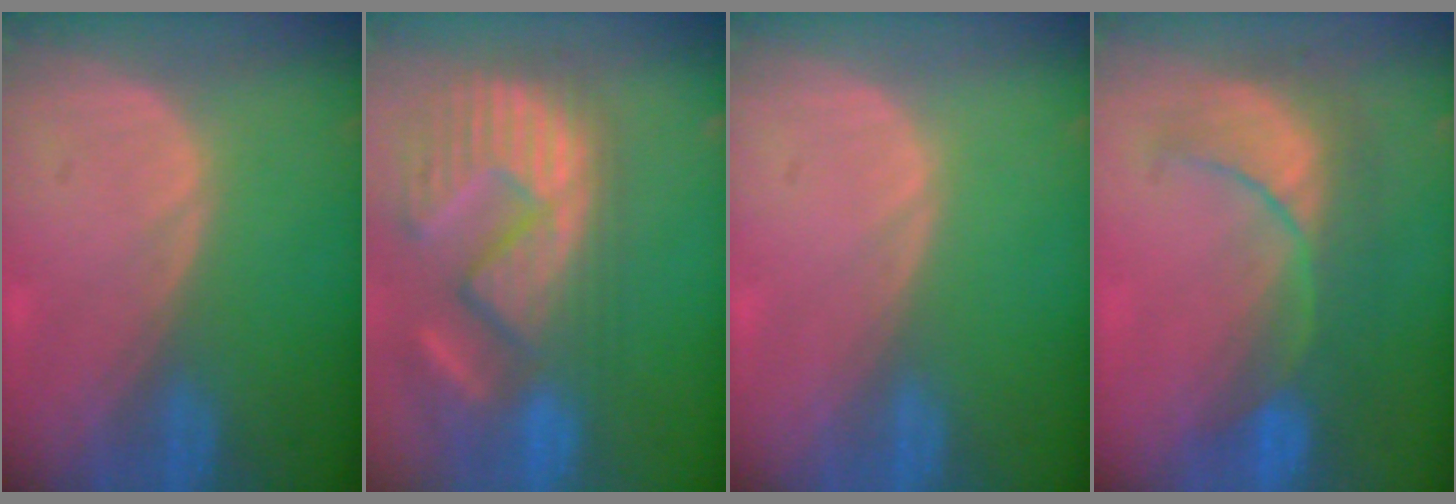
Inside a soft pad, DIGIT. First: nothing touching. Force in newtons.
{"total": 14.6, "press": 12.4, "slide": 7.8}
{"total": 0.0}
{"total": 8.3, "press": 8.2, "slide": 1.1}